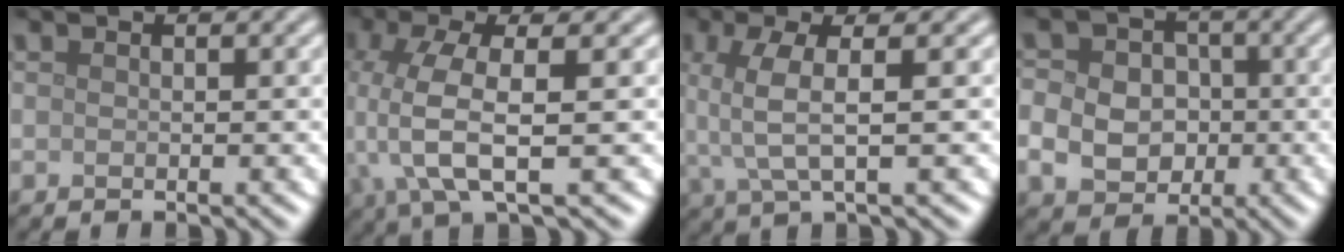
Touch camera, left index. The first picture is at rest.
{"total": 6.3, "force": [-0.7, 1.9, 6.0], "torque": [-0.139, -0.001, -0.015]}
{"total": 4.2, "force": [0.5, 1.2, 4.0], "torque": [-0.091, 0.007, 0.009]}
{"total": 7.6, "force": [-0.9, 6.7, 3.4], "torque": [-0.061, 0.009, -0.043]}